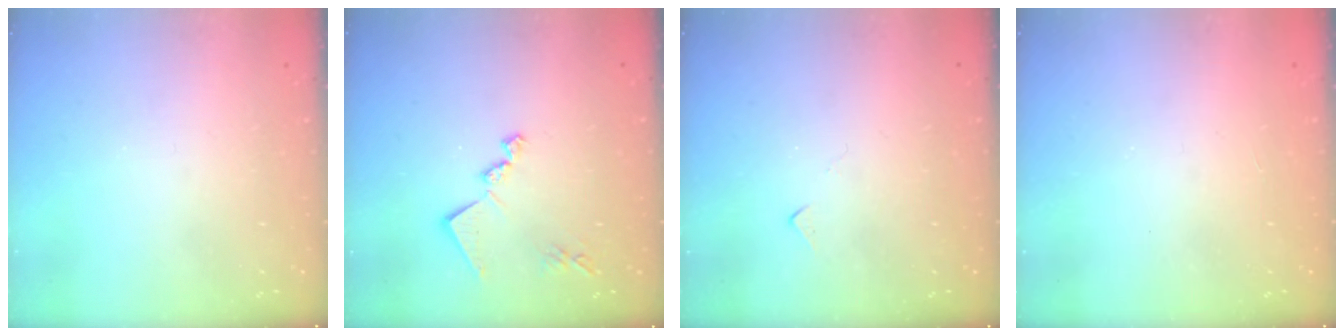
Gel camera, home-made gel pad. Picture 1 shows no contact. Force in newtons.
{"total": 12.1, "press": 12.0, "slide": 0.4}
{"total": 5.4, "press": 5.4, "slide": 0.7}
{"total": 1.2, "press": 1.1, "slide": 0.2}